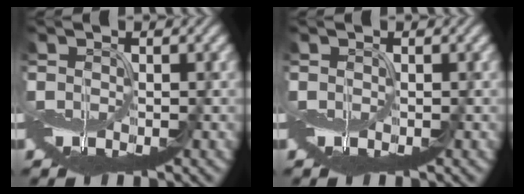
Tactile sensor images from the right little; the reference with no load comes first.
{"total": 0.0}